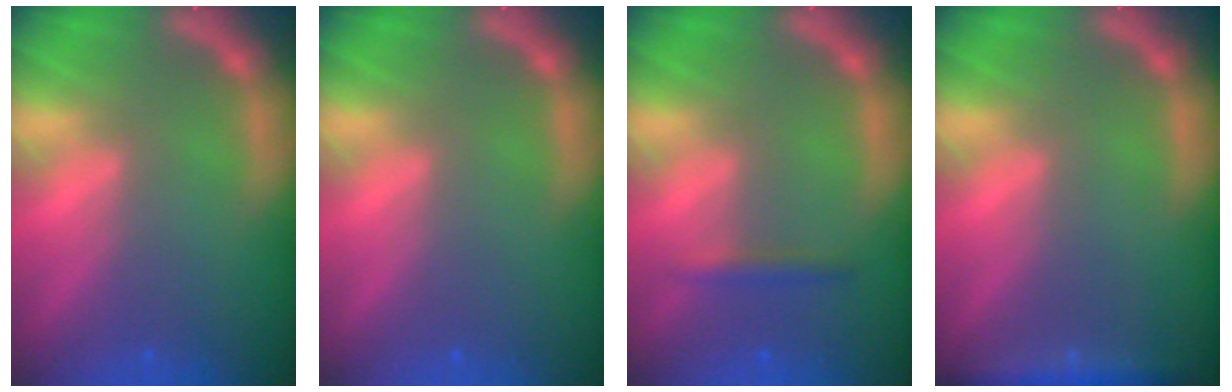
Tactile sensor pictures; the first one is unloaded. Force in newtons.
{"total": 0.0}
{"total": 1.4}
{"total": 3.0}